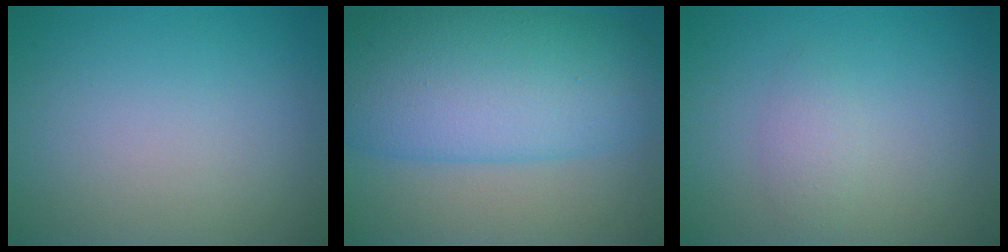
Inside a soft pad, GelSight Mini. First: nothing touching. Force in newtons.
{"total": 12.1, "press": 12.1, "slide": 0.3}
{"total": 1.6, "press": 1.6, "slide": 0.0}